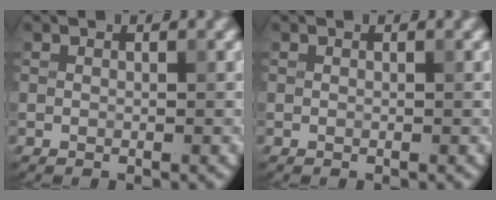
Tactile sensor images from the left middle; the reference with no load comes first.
{"total": 0.0}